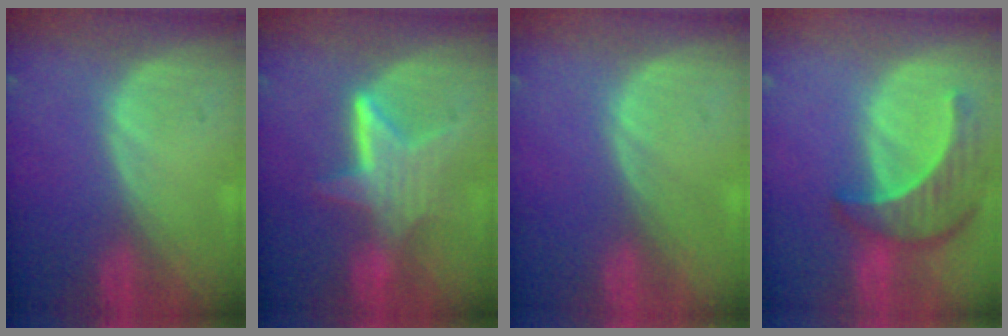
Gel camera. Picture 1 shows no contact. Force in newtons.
{"total": 6.4, "press": 6.0, "slide": 2.3}
{"total": 0.0}
{"total": 7.6, "press": 7.3, "slide": 1.9}